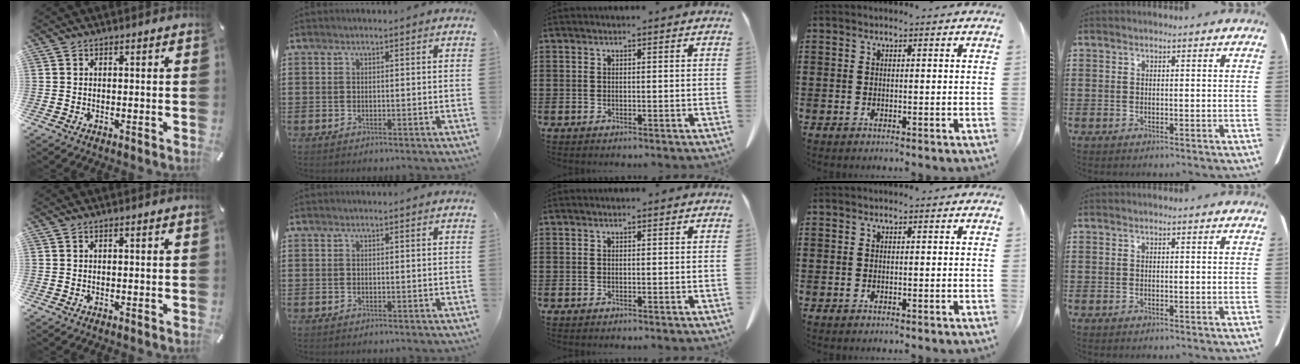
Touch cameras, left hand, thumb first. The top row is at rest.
{}